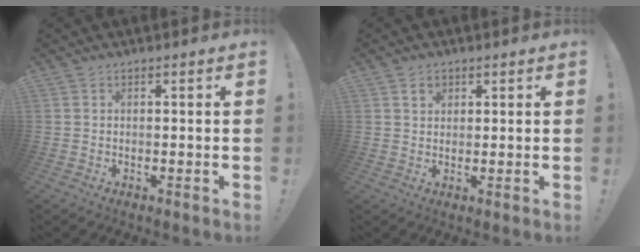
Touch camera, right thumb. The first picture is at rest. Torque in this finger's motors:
{"motor_torque": [-0.06, 0.26, 0.56, 0.04, 0.08]}